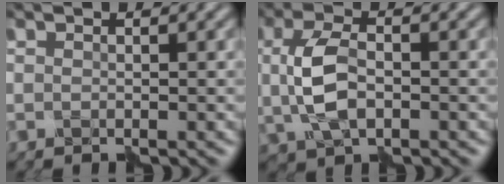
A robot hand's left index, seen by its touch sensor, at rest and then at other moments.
{"total": 4.5, "force": [0.0, 2.5, 3.7], "torque": [-0.086, 0.002, -0.001]}